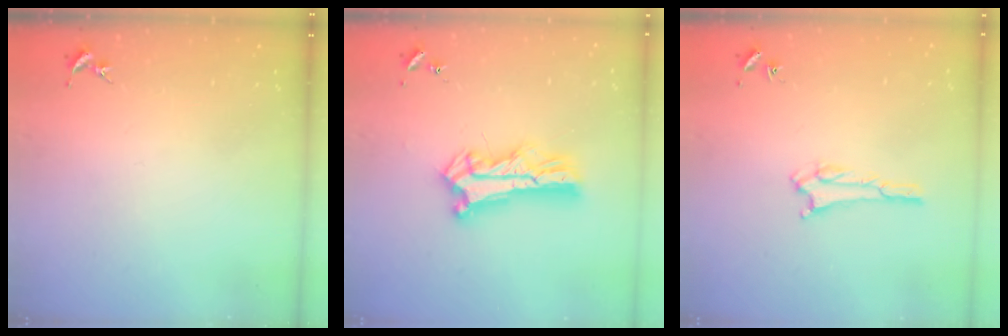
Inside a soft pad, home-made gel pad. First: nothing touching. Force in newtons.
{"total": 7.1, "press": 7.1, "slide": 0.3}
{"total": 1.9, "press": 1.9, "slide": 0.2}